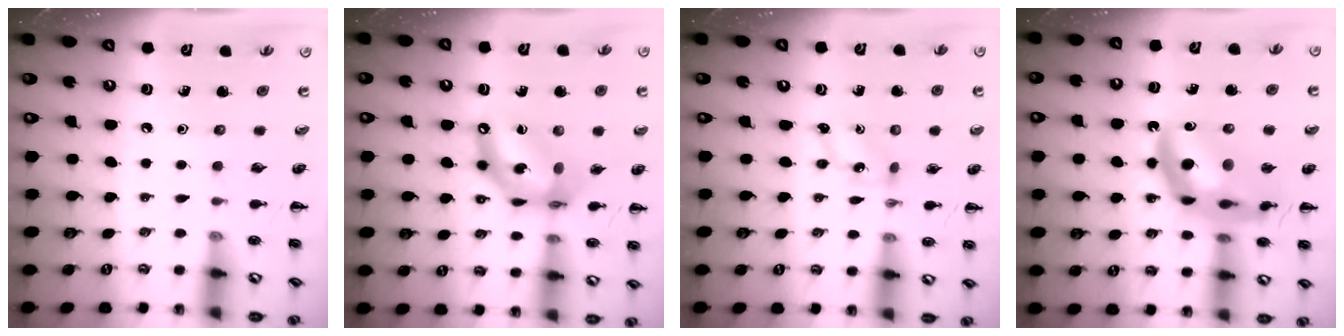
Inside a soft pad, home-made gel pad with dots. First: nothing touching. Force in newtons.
{"total": 13.6, "press": 13.1, "slide": 3.6}
{"total": 1.4, "press": 1.3, "slide": 0.3}
{"total": 16.7, "press": 16.2, "slide": 4.1}